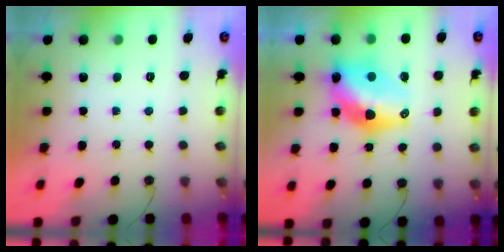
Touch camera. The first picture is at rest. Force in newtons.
{"total": 13.1, "press": 13.1, "slide": 0.9}